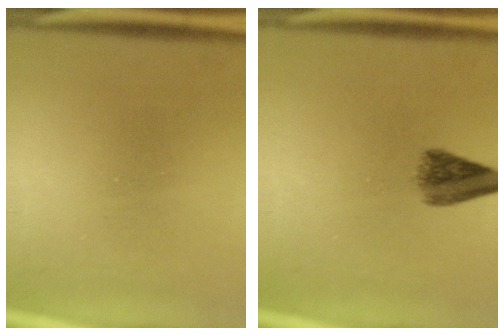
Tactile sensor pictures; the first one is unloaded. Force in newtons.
{"total": 4.4}